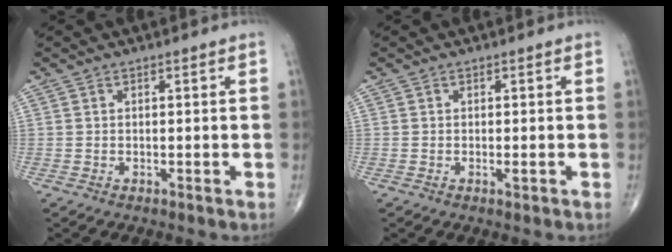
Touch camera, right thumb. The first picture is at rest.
{"total": 0.7, "force": [-0.2, 0.2, 0.6], "torque": [-0.009, -0.002, -0.005]}